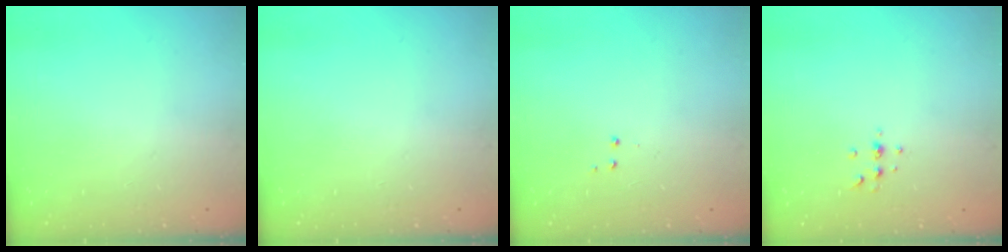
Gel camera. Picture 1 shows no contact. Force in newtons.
{"total": 0.0}
{"total": 2.8, "press": 2.7, "slide": 0.5}
{"total": 4.1, "press": 3.7, "slide": 1.7}